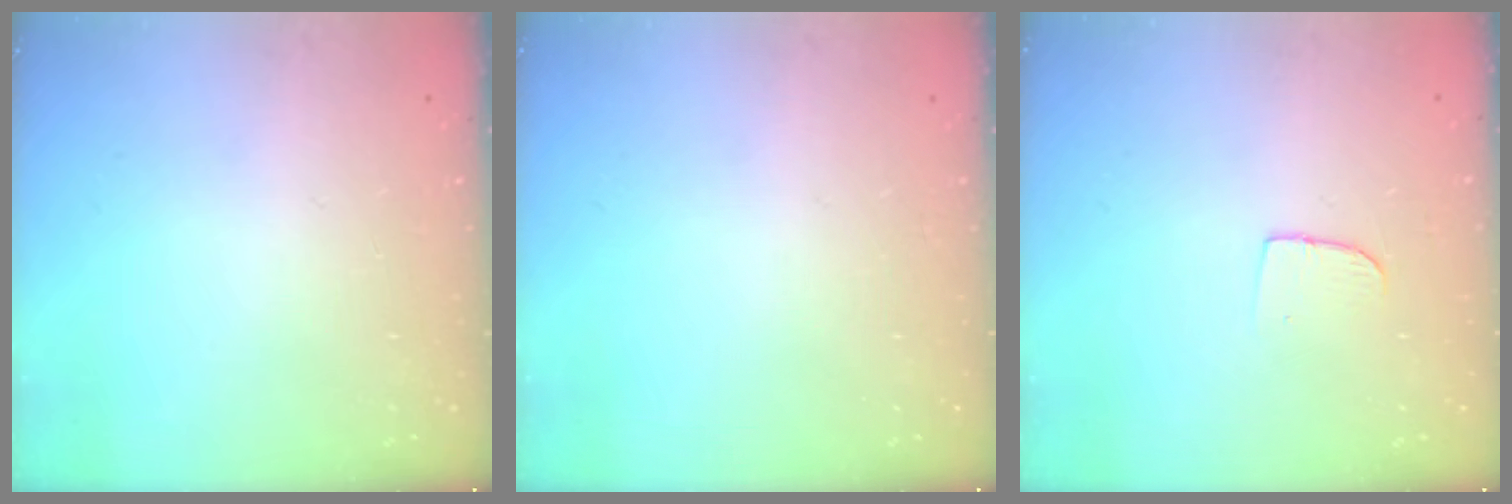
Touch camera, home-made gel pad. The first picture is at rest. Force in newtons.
{"total": 0.0}
{"total": 5.6, "press": 5.6, "slide": 0.4}